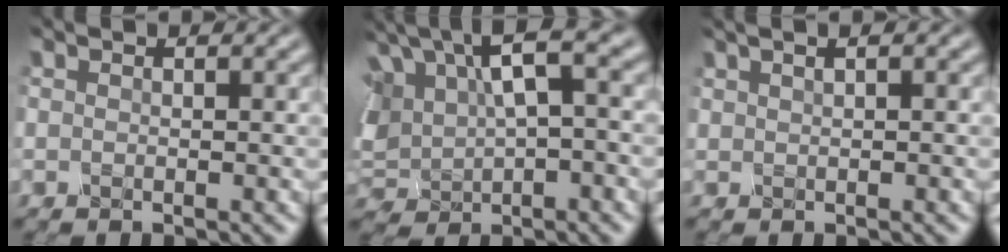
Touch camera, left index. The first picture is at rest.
{"total": 8.9, "force": [3.2, 4.3, 7.1], "torque": [-0.173, 0.027, 0.057]}
{"total": 0.8, "force": [0.4, 0.2, 0.6], "torque": [-0.012, 0.004, 0.010]}